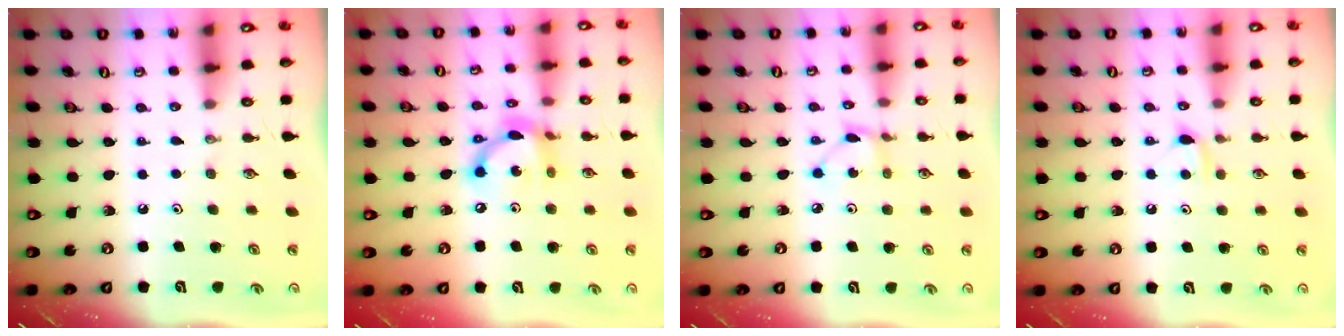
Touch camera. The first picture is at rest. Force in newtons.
{"total": 12.4, "press": 12.4, "slide": 0.9}
{"total": 2.7, "press": 2.6, "slide": 0.3}
{"total": 4.2, "press": 4.2, "slide": 0.6}